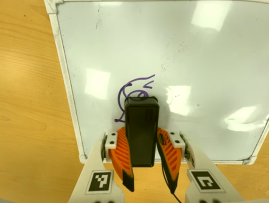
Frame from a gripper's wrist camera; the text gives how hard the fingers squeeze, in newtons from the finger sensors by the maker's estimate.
{"total": 12.4, "left": 12.0, "right": 12.8}